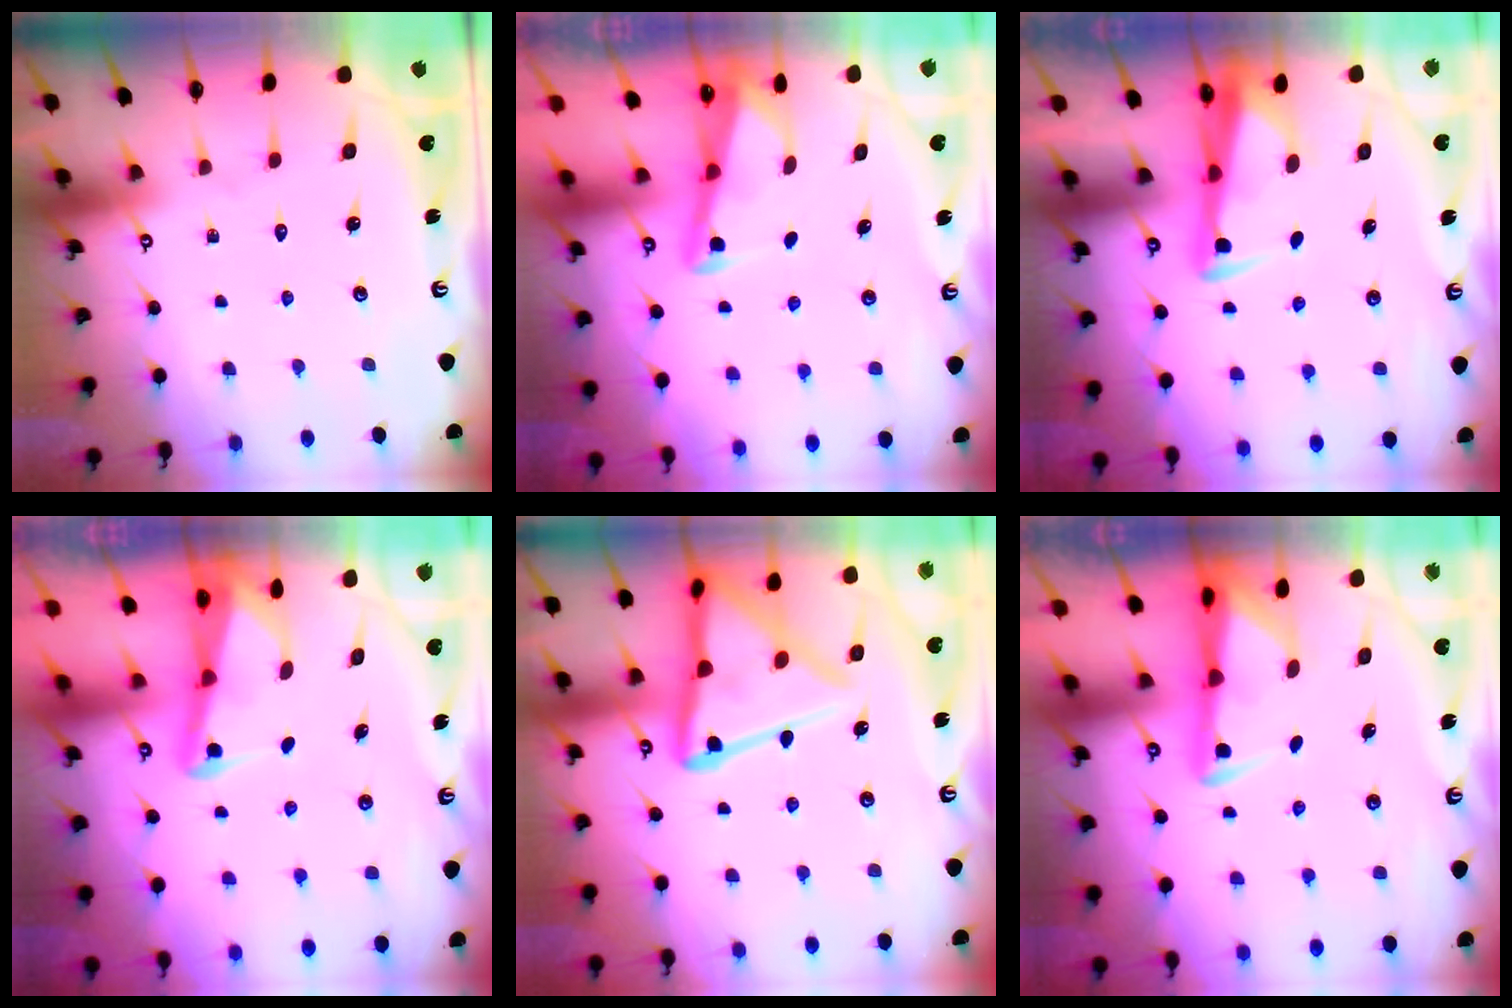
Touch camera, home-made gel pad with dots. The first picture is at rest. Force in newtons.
{"total": 2.9, "press": 2.9, "slide": 0.4}
{"total": 3.6, "press": 3.5, "slide": 0.9}
{"total": 2.5, "press": 2.4, "slide": 0.6}
{"total": 18.2, "press": 18.1, "slide": 1.8}
{"total": 2.8, "press": 2.8, "slide": 0.5}